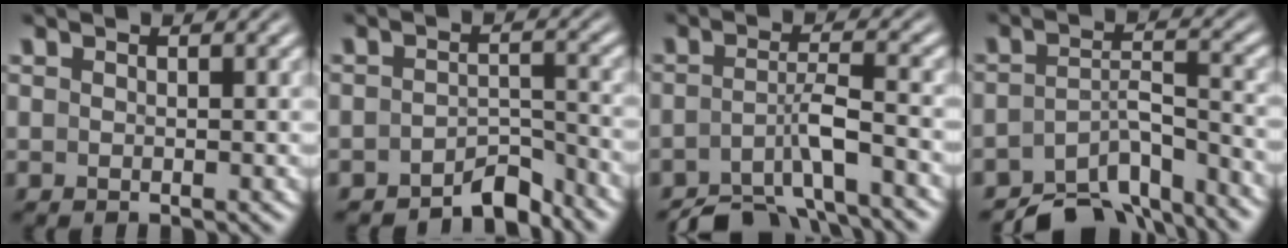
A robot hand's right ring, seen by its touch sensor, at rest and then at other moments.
{"total": 4.1, "force": [-3.9, 0.8, 1.1], "torque": [-0.009, -0.008, -0.065]}
{"total": 6.5, "force": [-5.5, 1.2, 3.1], "torque": [-0.058, -0.024, -0.074]}
{"total": 8.2, "force": [-7.0, 2.8, 3.3], "torque": [-0.043, -0.025, -0.105]}